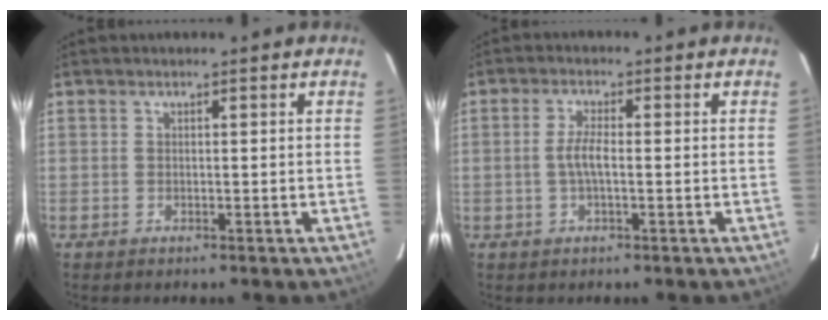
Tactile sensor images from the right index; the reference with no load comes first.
{"total": 3.2, "force": [-0.5, 0.6, 3.1], "torque": [-0.064, 0.003, -0.008]}